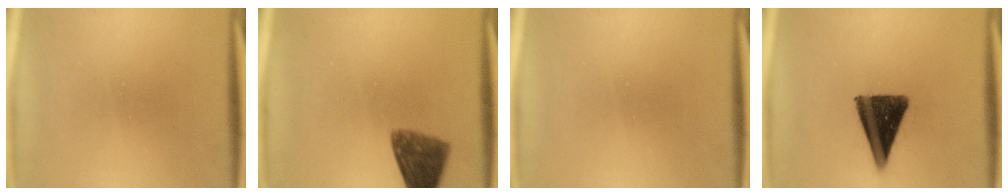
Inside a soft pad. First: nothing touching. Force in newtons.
{"total": 7.8}
{"total": 0.0}
{"total": 13.3}